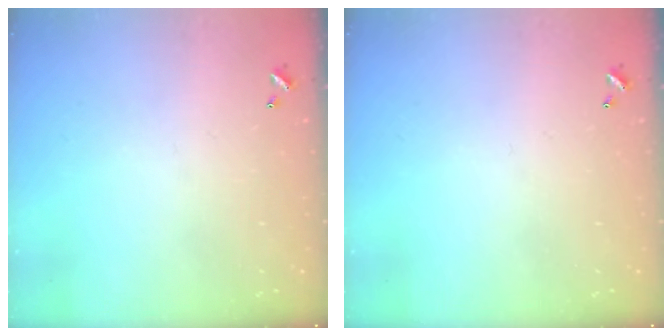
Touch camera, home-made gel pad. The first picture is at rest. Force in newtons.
{"total": 0.0}